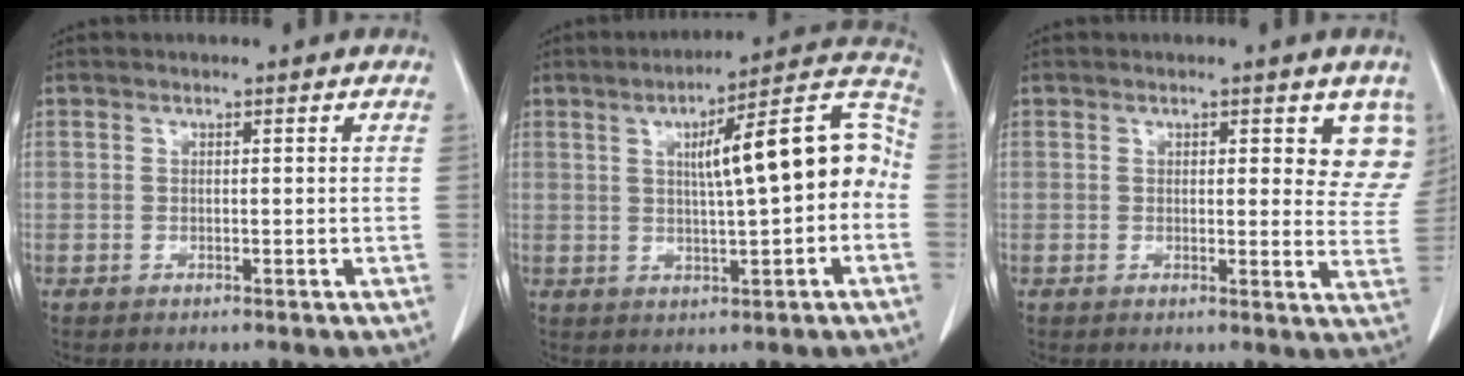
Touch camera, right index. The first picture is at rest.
{"total": 13.5, "force": [0.6, 2.4, 13.3], "torque": [-0.177, 0.042, 0.007]}
{"total": 4.8, "force": [2.3, 2.6, 3.2], "torque": [-0.011, -0.005, 0.018]}